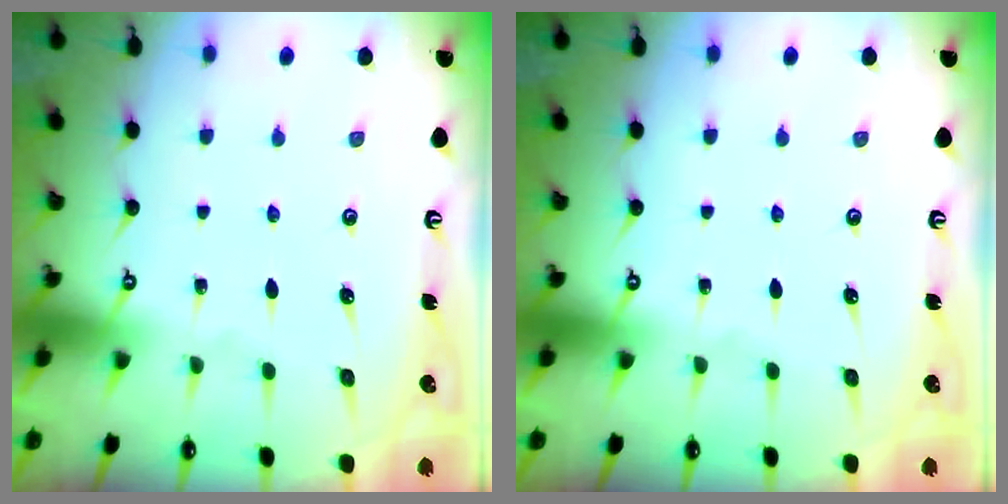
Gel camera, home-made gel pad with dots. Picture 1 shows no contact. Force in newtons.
{"total": 0.0}